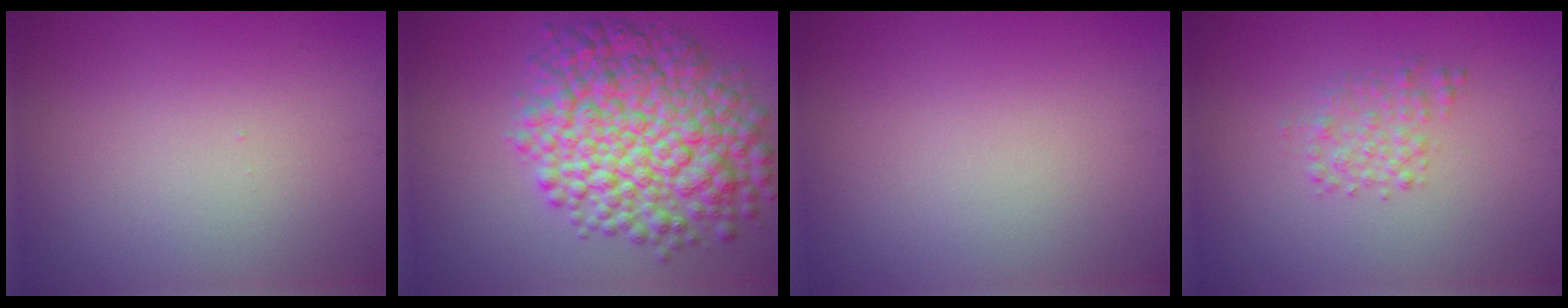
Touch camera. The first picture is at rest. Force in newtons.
{"total": 10.2, "press": 10.2, "slide": 0.2}
{"total": 0.0}
{"total": 1.8, "press": 1.8, "slide": 0.0}